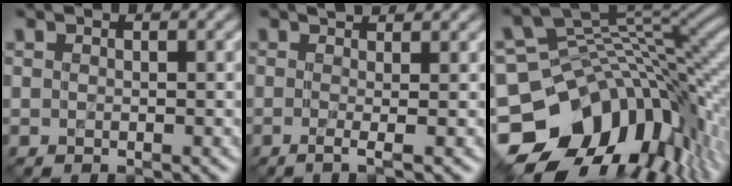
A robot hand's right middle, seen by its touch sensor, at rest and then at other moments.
{"total": 3.2, "force": [0.4, 1.0, 3.1], "torque": [-0.036, 0.006, -0.023]}
{"total": 14.7, "force": [-5.4, 9.7, 9.7], "torque": [-0.186, -0.005, -0.092]}